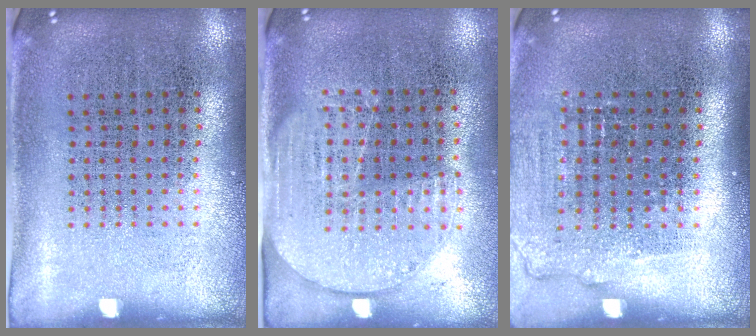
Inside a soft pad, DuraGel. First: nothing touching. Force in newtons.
{"total": 1.6, "press": 1.4, "slide": 0.7}
{"total": 1.0, "press": 1.0, "slide": 0.4}